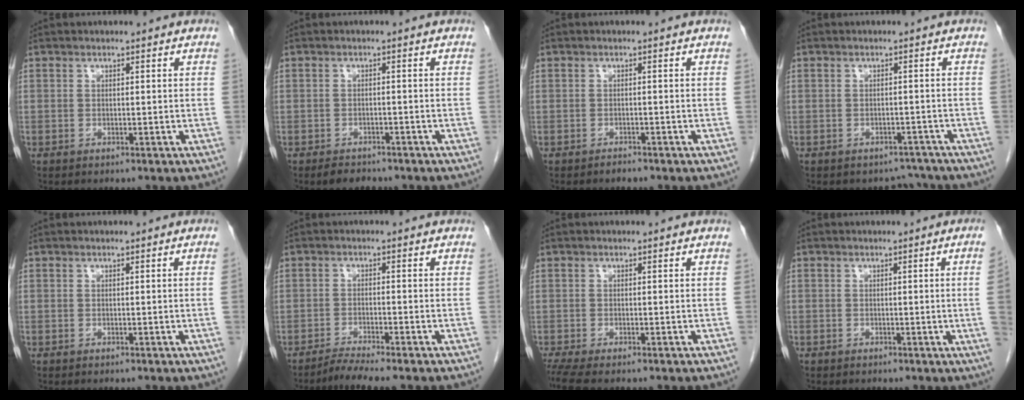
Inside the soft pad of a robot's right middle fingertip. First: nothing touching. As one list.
[{"total": 2.8, "force": [-2.2, 1.5, 0.9], "torque": [-0.018, 0.000, -0.028]}, {"total": 1.0, "force": [-0.9, 0.2, 0.2], "torque": [-0.007, 0.000, -0.013]}, {"total": 3.4, "force": [-2.9, 1.6, -0.4], "torque": [0.012, 0.011, -0.038]}, {"total": 0.6, "force": [0.0, -0.3, 0.5], "torque": [0.002, 0.002, 0.001]}, {"total": 3.5, "force": [-3.1, -0.8, 1.4], "torque": [-0.029, -0.012, -0.061]}, {"total": 3.4, "force": [-2.8, 0.2, 2.0], "torque": [-0.036, -0.009, -0.051]}, {"total": 3.1, "force": [-0.4, -1.2, 2.9], "torque": [-0.029, -0.003, -0.005]}]